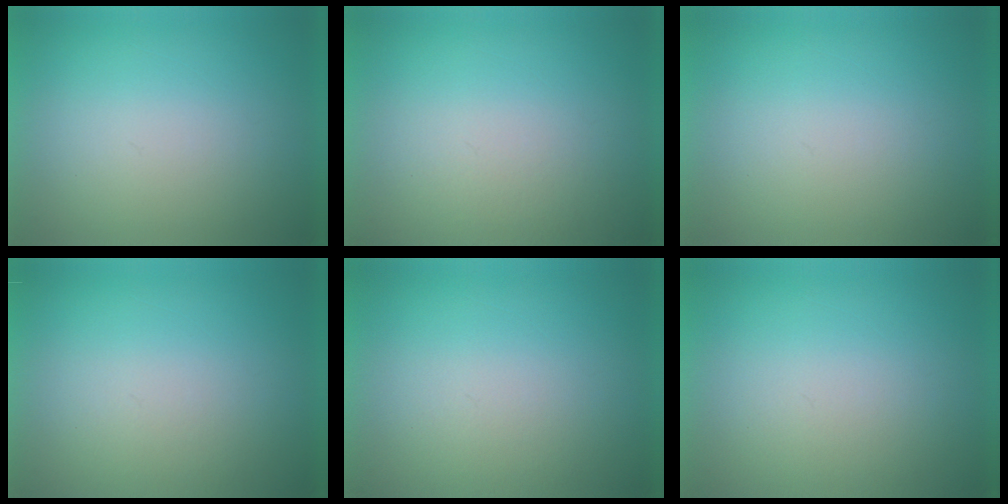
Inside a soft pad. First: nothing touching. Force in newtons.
{"total": 2.0}
{"total": 0.0}
{"total": 1.5}
{"total": 1.3}
{"total": 1.1}